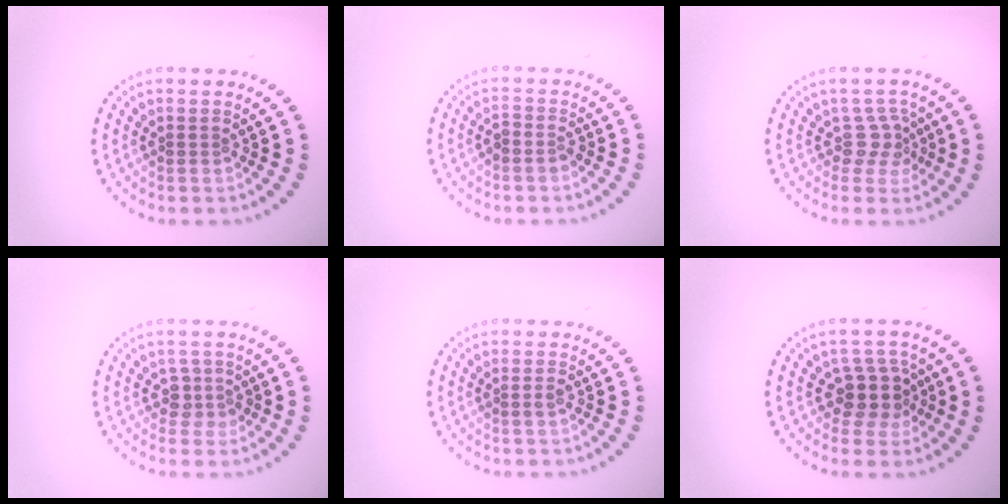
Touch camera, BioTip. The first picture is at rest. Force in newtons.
{"total": 1.2, "press": 1.0, "slide": 0.6}
{"total": 2.2, "press": 1.6, "slide": 1.5}
{"total": 1.8, "press": 1.4, "slide": 1.0}
{"total": 0.8, "press": 0.8, "slide": 0.2}
{"total": 3.3, "press": 2.7, "slide": 1.8}